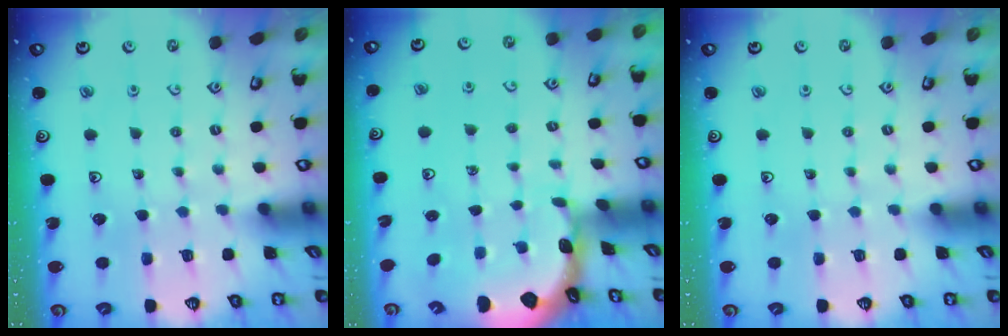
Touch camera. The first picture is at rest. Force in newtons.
{"total": 1.0, "press": 1.0, "slide": 0.1}
{"total": 0.0}